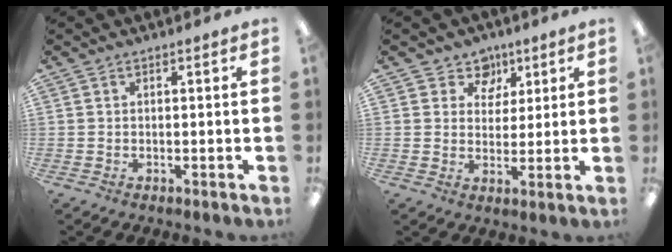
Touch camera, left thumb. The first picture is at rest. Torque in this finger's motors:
{"motor_torque": [-0.08, 0.06, -0.36, 0.09, -0.04]}